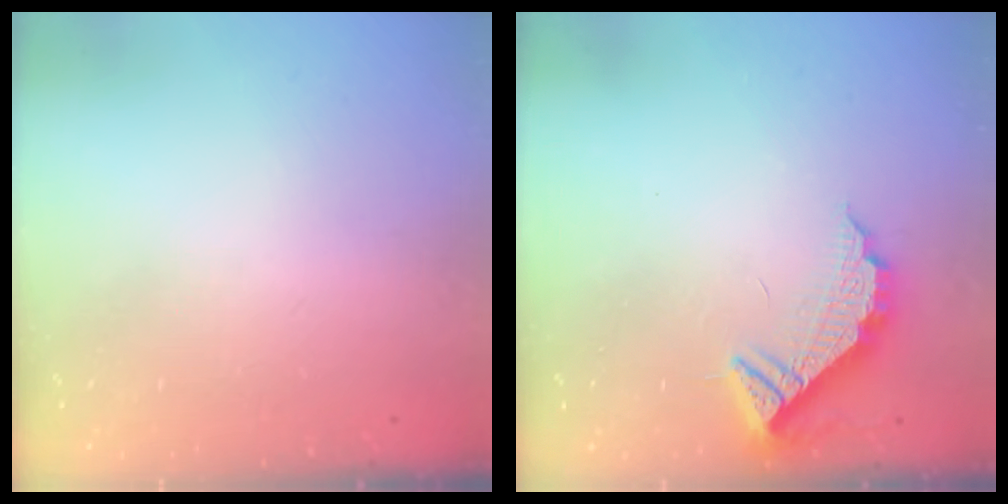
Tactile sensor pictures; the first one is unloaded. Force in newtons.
{"total": 10.1, "press": 10.1, "slide": 0.5}